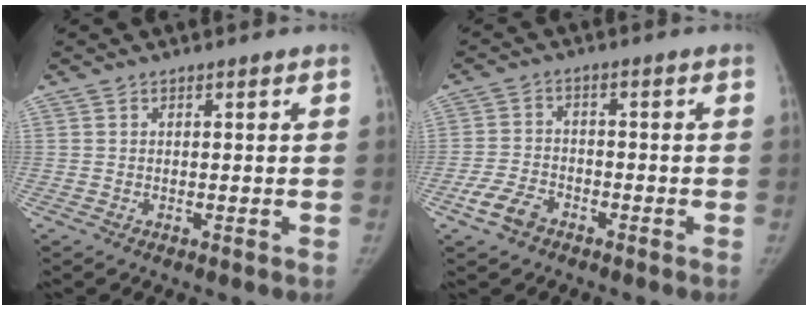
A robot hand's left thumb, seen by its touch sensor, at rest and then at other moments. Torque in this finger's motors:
{"motor_torque": [-0.25, 0.28, 0.37, 0.10, 0.02]}